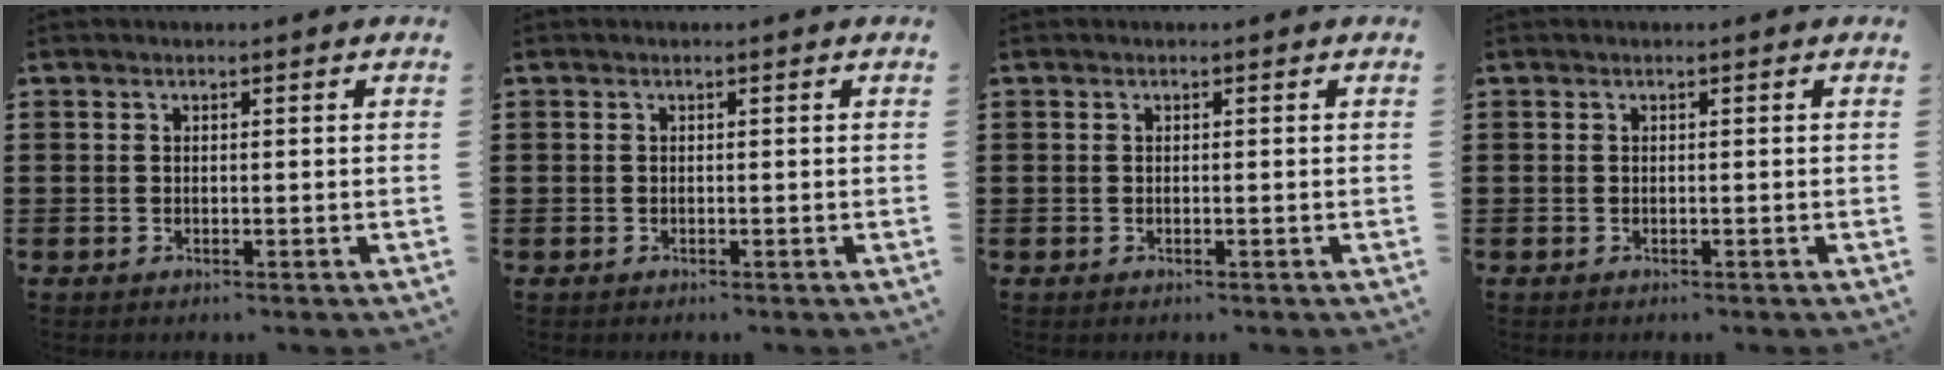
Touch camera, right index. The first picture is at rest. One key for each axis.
{"total": 0.5, "fx": -0.2, "fy": 0.5, "fz": 0.0, "tx": -0.001, "ty": 0.005, "tz": -0.005}
{"total": 0.0}
{"total": 0.0}